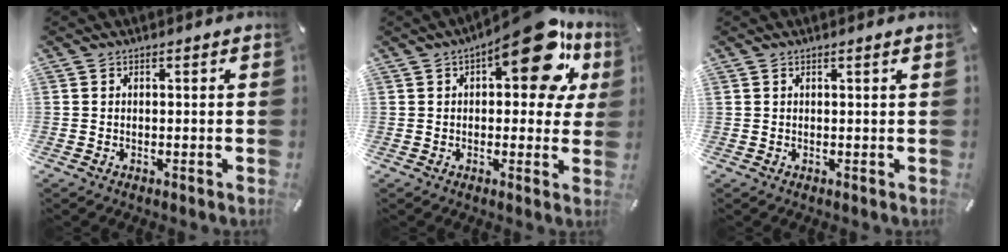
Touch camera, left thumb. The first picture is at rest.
{"total": 17.2, "force": [7.9, 7.2, 13.5], "torque": [-0.168, -0.038, 0.121]}
{"total": 0.7, "force": [0.4, -0.1, 0.6], "torque": [-0.009, -0.001, 0.006]}